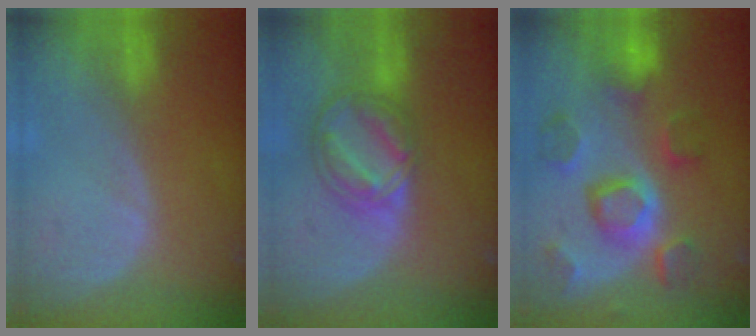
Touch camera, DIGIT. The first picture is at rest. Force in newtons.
{"total": 8.4, "press": 7.1, "slide": 4.5}
{"total": 11.3, "press": 10.0, "slide": 5.3}